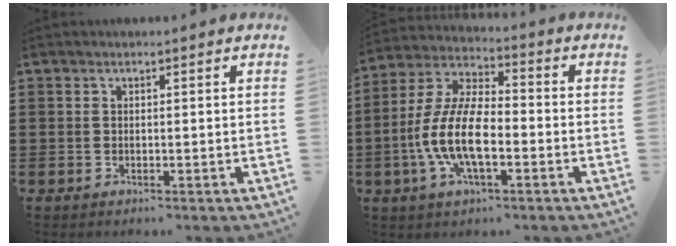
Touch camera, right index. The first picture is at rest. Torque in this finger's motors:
{"motor_torque": [2.14, 0.00, 1.06, 0.21]}